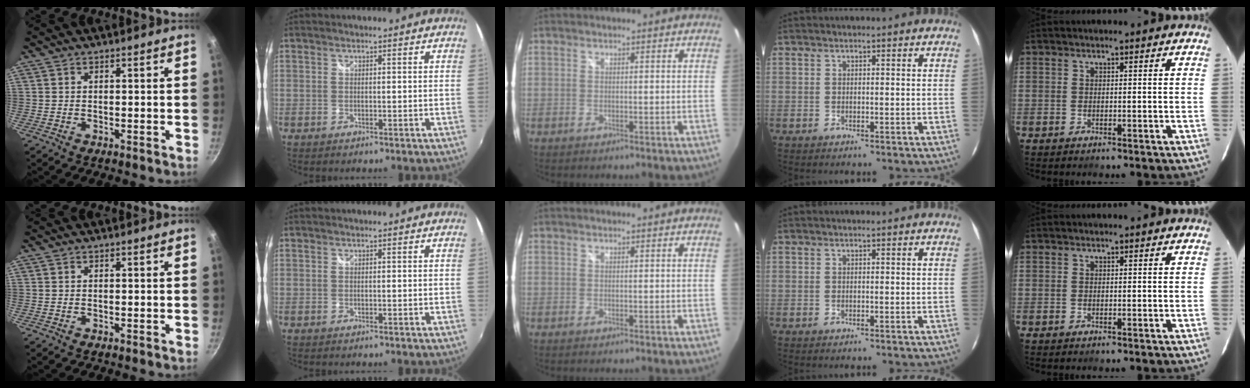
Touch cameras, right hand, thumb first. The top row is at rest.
{}